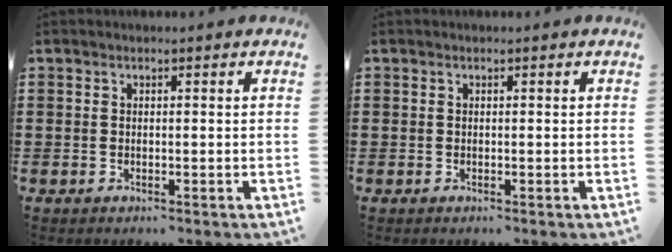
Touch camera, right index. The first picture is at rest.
{"total": 0.0}